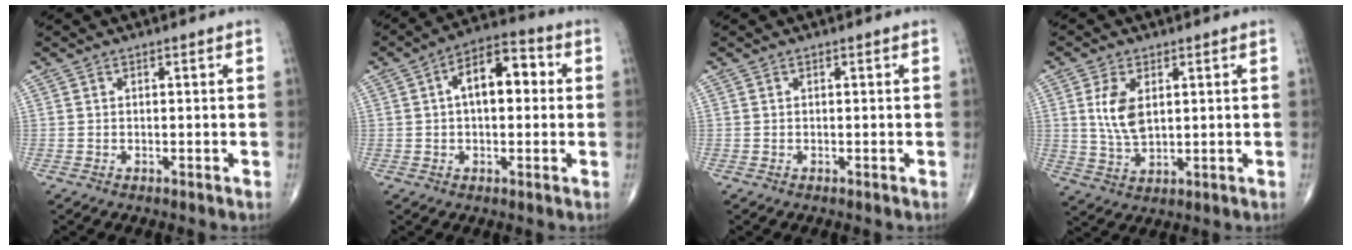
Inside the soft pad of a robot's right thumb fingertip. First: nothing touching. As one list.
[{"total": 10.6, "force": [1.5, 5.7, 8.8], "torque": [-0.117, 0.030, 0.014]}, {"total": 0.0}, {"total": 7.2, "force": [1.8, 4.0, 5.7], "torque": [-0.105, -0.011, 0.041]}]